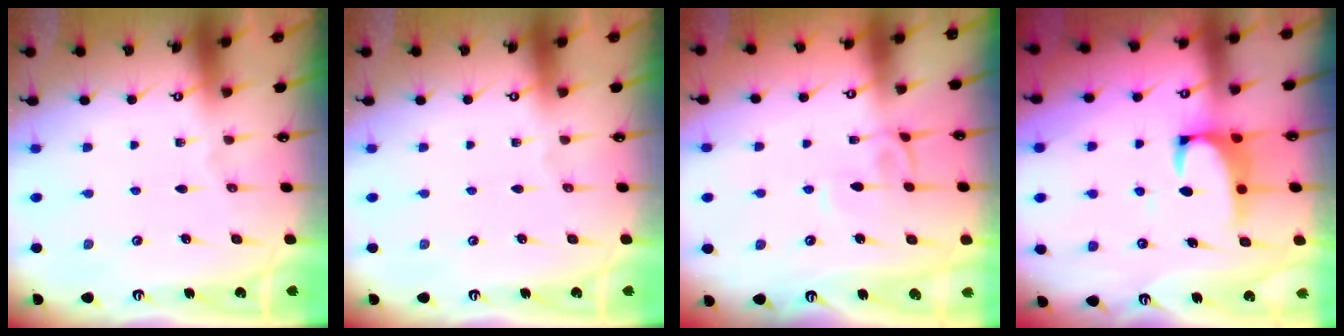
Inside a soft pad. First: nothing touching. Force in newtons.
{"total": 0.0}
{"total": 2.9, "press": 2.9, "slide": 0.2}
{"total": 2.8, "press": 2.6, "slide": 1.1}